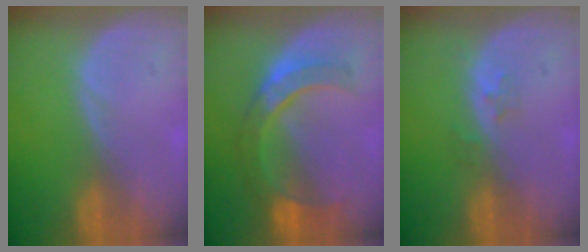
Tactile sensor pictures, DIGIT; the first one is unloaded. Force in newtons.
{"total": 7.3, "press": 7.2, "slide": 0.8}
{"total": 1.9, "press": 1.4, "slide": 1.2}